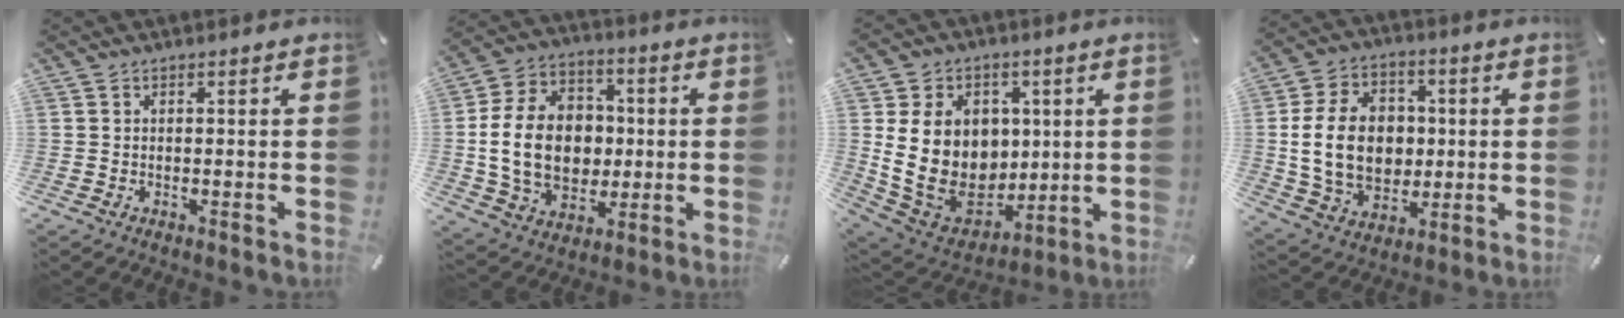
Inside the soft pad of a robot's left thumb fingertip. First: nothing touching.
{"total": 18.2, "force": [-0.9, 14.4, 11.1], "torque": [-0.234, 0.010, -0.010]}
{"total": 18.1, "force": [2.7, 15.0, 9.9], "torque": [-0.188, -0.032, 0.060]}
{"total": 16.9, "force": [0.1, 13.1, 10.7], "torque": [-0.224, 0.012, 0.005]}